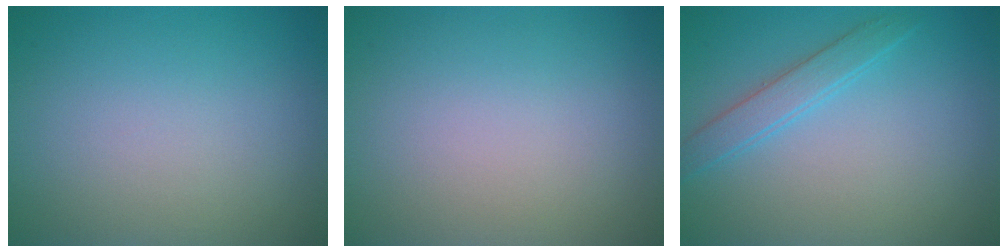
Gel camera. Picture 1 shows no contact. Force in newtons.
{"total": 0.0}
{"total": 2.2, "press": 2.1, "slide": 0.2}